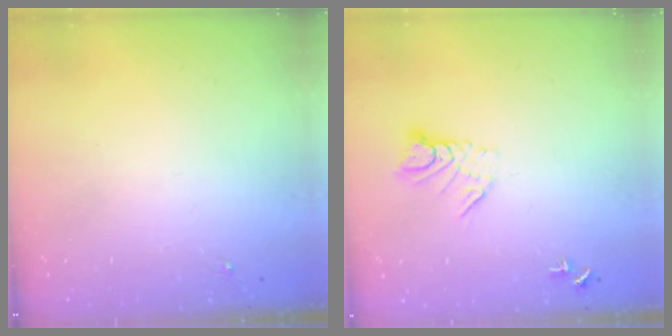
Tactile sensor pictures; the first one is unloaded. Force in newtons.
{"total": 8.3, "press": 8.3, "slide": 0.8}